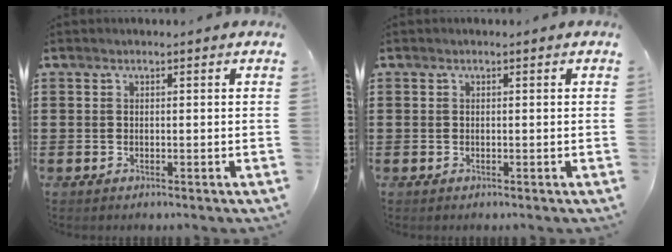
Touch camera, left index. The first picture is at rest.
{"total": 0.0}